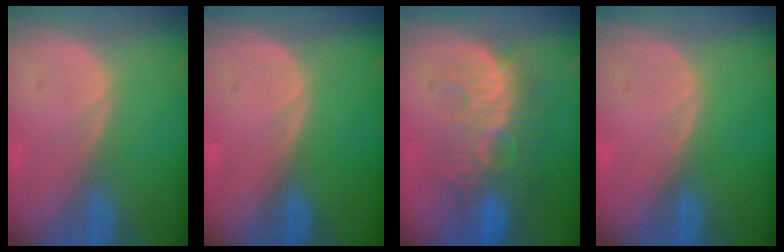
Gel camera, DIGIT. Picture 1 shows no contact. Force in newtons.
{"total": 0.0}
{"total": 10.6, "press": 9.9, "slide": 3.8}
{"total": 0.0}